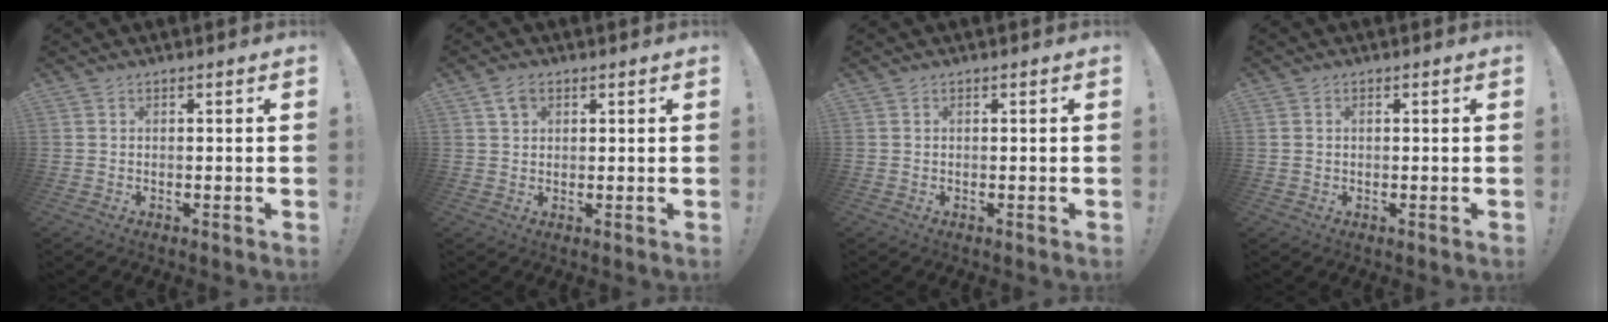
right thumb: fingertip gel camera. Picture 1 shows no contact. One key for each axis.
{"total": 3.7, "fx": 1.8, "fy": 2.5, "fz": 2.1, "tx": -0.036, "ty": 0.003, "tz": 0.034}
{"total": 0.0}
{"total": 1.0, "fx": 0.3, "fy": 0.9, "fz": 0.3, "tx": -0.010, "ty": 0.006, "tz": 0.006}